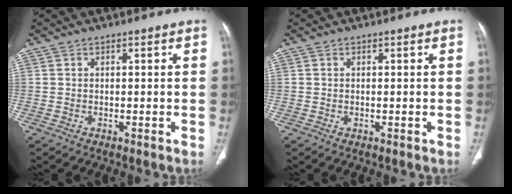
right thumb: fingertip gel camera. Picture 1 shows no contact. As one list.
[{"total": 0.0}]